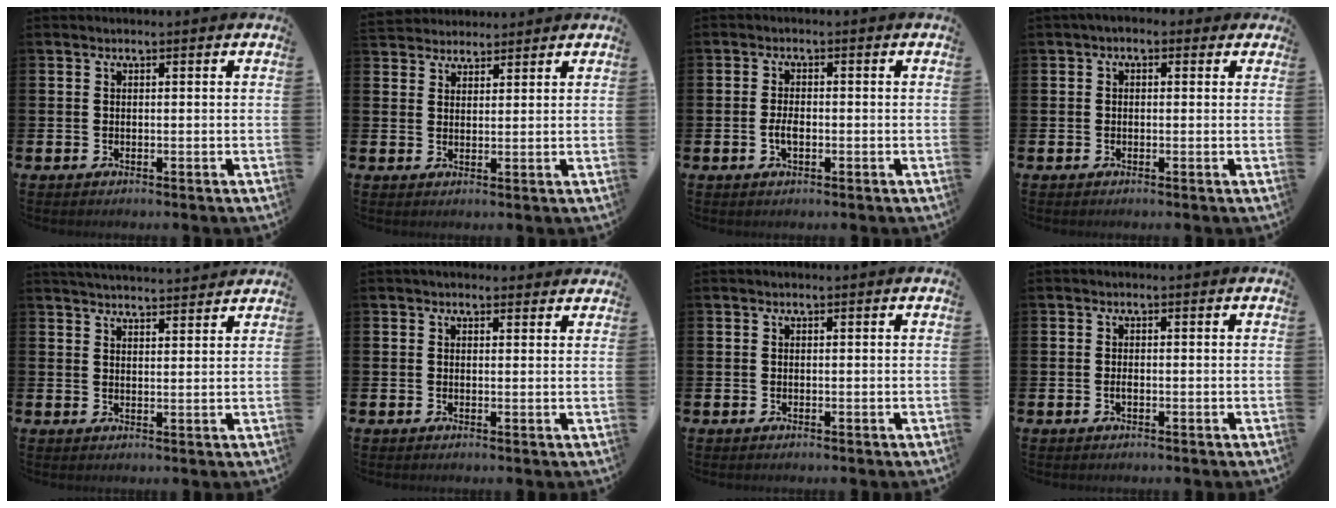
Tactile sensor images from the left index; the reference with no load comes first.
{"total": 3.2, "force": [3.1, 1.0, -0.4], "torque": [-0.004, -0.008, 0.057]}
{"total": 2.4, "force": [-0.5, 1.2, 2.0], "torque": [-0.030, -0.001, -0.012]}
{"total": 1.2, "force": [-0.1, 0.9, 0.7], "torque": [-0.020, 0.013, -0.003]}
{"total": 3.7, "force": [3.7, -0.1, -0.1], "torque": [0.000, -0.026, 0.065]}
{"total": 1.7, "force": [1.6, 0.6, 0.3], "torque": [0.002, -0.001, 0.028]}
{"total": 0.0}
{"total": 0.8, "force": [-0.2, 0.3, 0.7], "torque": [-0.015, 0.001, -0.005]}